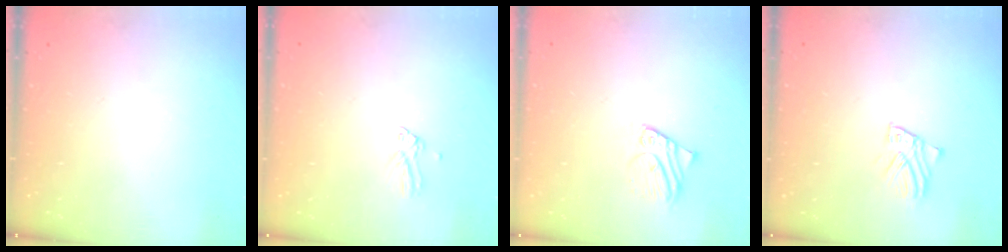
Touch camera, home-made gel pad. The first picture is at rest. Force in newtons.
{"total": 0.0}
{"total": 2.4, "press": 2.4, "slide": 0.1}
{"total": 2.5, "press": 2.5, "slide": 0.2}